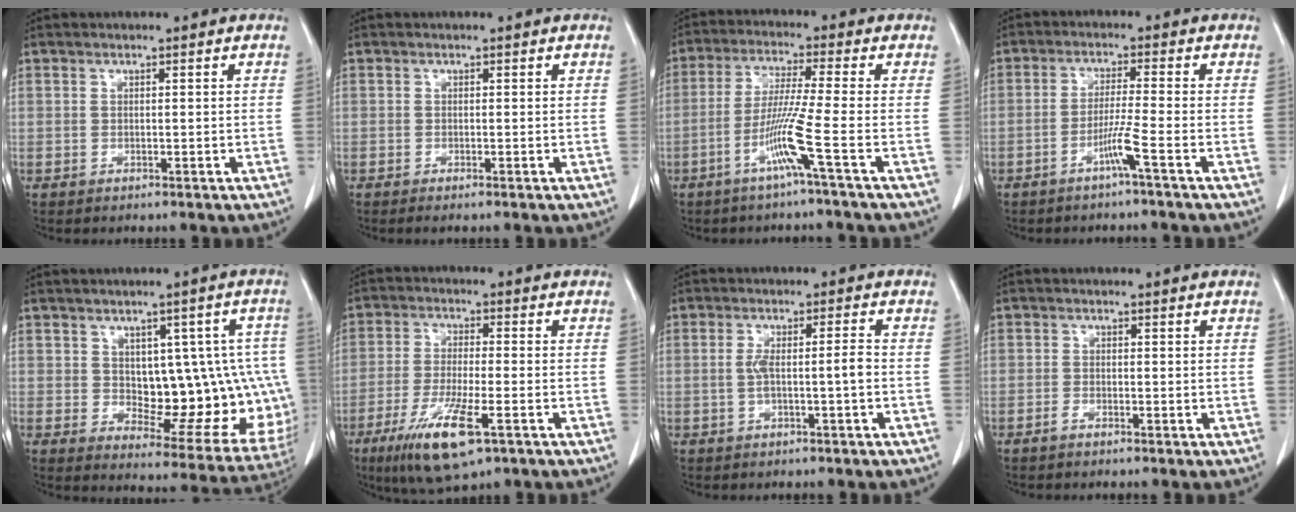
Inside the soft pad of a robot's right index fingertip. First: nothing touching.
{"total": 0.7, "force": [-0.5, -0.1, 0.4], "torque": [-0.010, -0.002, -0.010]}
{"total": 7.6, "force": [-3.3, -2.1, 6.6], "torque": [-0.127, -0.010, -0.071]}
{"total": 4.0, "force": [-2.1, -1.3, 3.2], "torque": [-0.063, 0.000, -0.043]}
{"total": 15.1, "force": [0.7, 7.6, 13.0], "torque": [-0.137, 0.017, 0.032]}
{"total": 10.9, "force": [-5.5, 1.8, 9.3], "torque": [-0.181, -0.028, -0.092]}
{"total": 3.5, "force": [-0.7, 0.0, 3.5], "torque": [-0.065, 0.015, -0.007]}
{"total": 0.6, "force": [-0.5, 0.1, 0.4], "torque": [-0.004, 0.002, -0.009]}